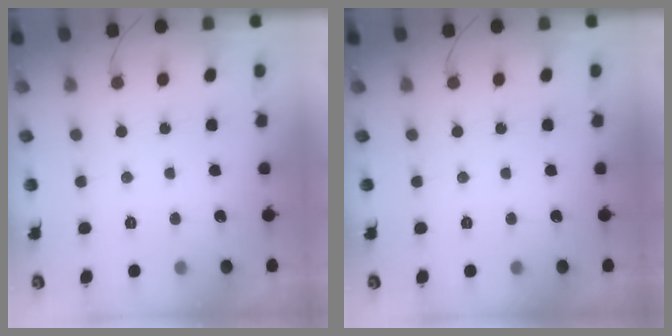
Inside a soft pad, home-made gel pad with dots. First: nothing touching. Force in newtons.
{"total": 0.0}